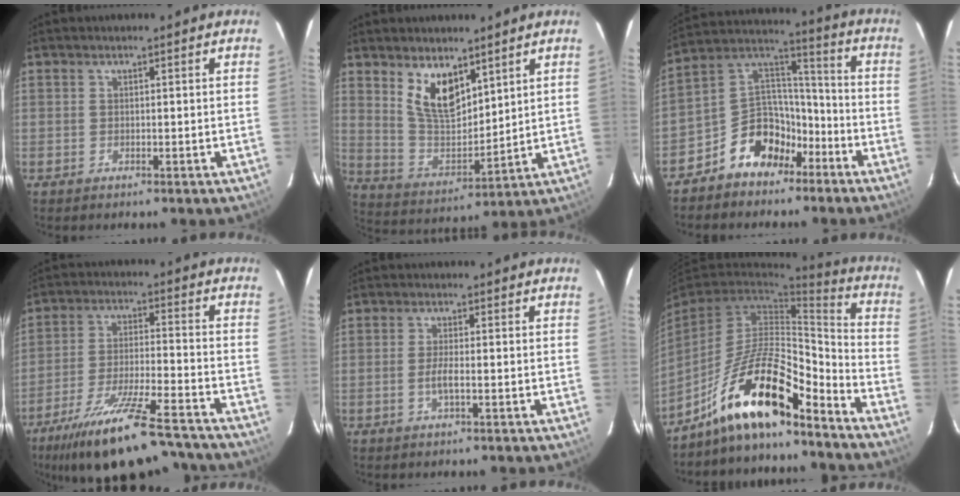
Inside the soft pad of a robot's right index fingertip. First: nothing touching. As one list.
[{"total": 10.4, "force": [6.3, 4.9, 6.8], "torque": [-0.126, -0.005, 0.133]}, {"total": 12.3, "force": [-7.7, 8.3, 4.8], "torque": [-0.104, 0.056, -0.129]}, {"total": 21.3, "force": [-17.9, 3.7, 11.0], "torque": [-0.211, -0.040, -0.276]}, {"total": 2.3, "force": [-0.9, 0.1, 2.1], "torque": [-0.043, -0.004, -0.016]}, {"total": 15.8, "force": [-11.8, 3.5, 9.9], "torque": [-0.193, 0.006, -0.216]}]